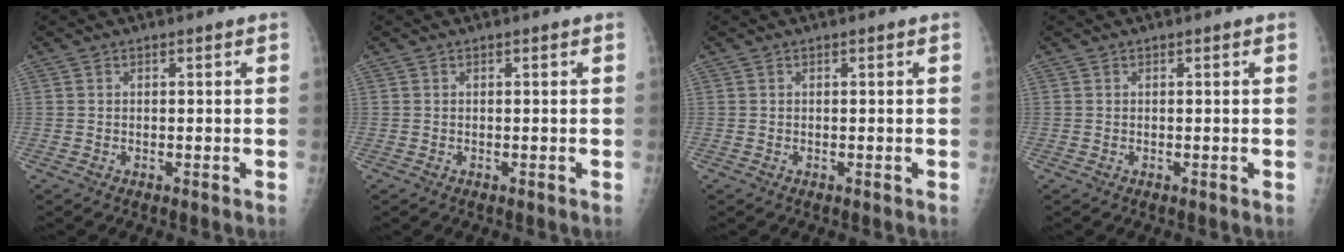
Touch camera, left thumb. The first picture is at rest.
{"total": 0.0}
{"total": 0.0}
{"total": 0.0}